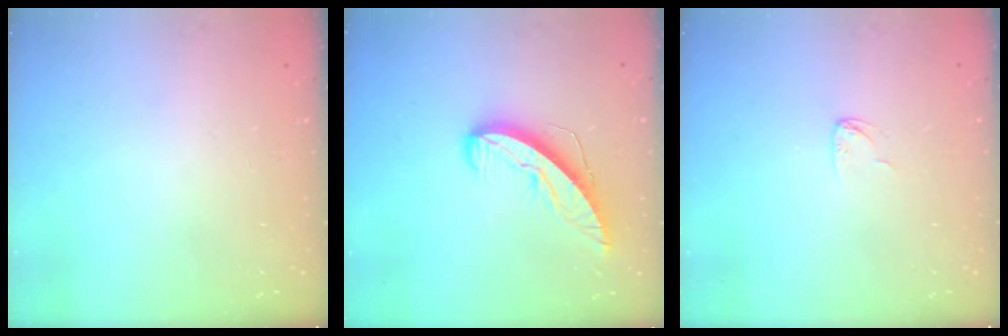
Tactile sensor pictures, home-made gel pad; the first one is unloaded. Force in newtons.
{"total": 9.3, "press": 9.3, "slide": 0.9}
{"total": 3.5, "press": 3.5, "slide": 0.2}